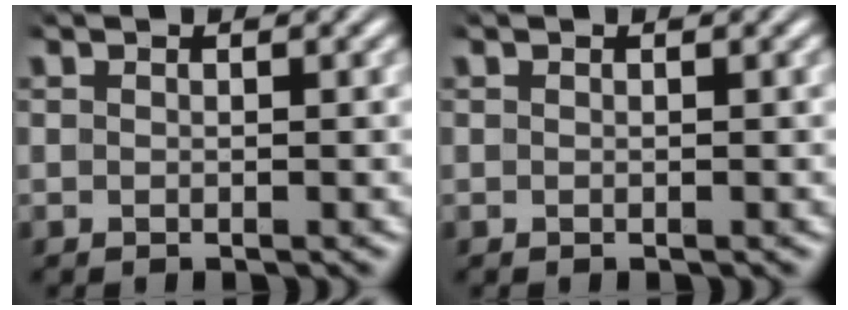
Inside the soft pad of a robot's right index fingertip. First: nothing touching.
{"total": 0.0}